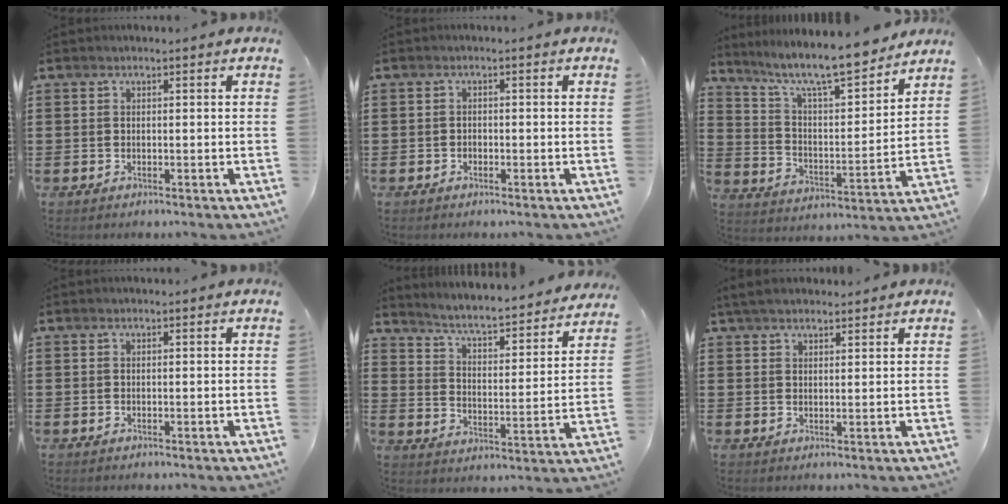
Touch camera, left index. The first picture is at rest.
{"total": 0.8, "force": [-0.7, 0.4, 0.1], "torque": [-0.006, 0.001, -0.016]}
{"total": 9.7, "force": [8.3, 0.9, 4.9], "torque": [-0.120, -0.053, 0.138]}
{"total": 0.0}
{"total": 4.4, "force": [4.1, -0.2, 1.6], "torque": [-0.053, -0.041, 0.059]}
{"total": 3.1, "force": [2.6, 0.9, 1.5], "torque": [-0.035, 0.004, 0.049]}